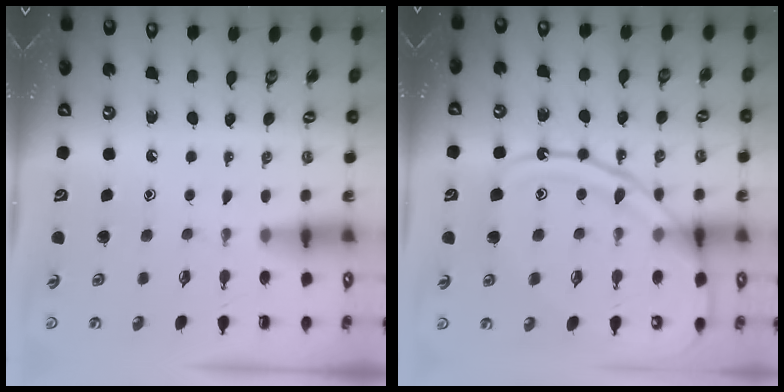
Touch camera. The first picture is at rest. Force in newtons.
{"total": 14.5, "press": 14.4, "slide": 1.2}